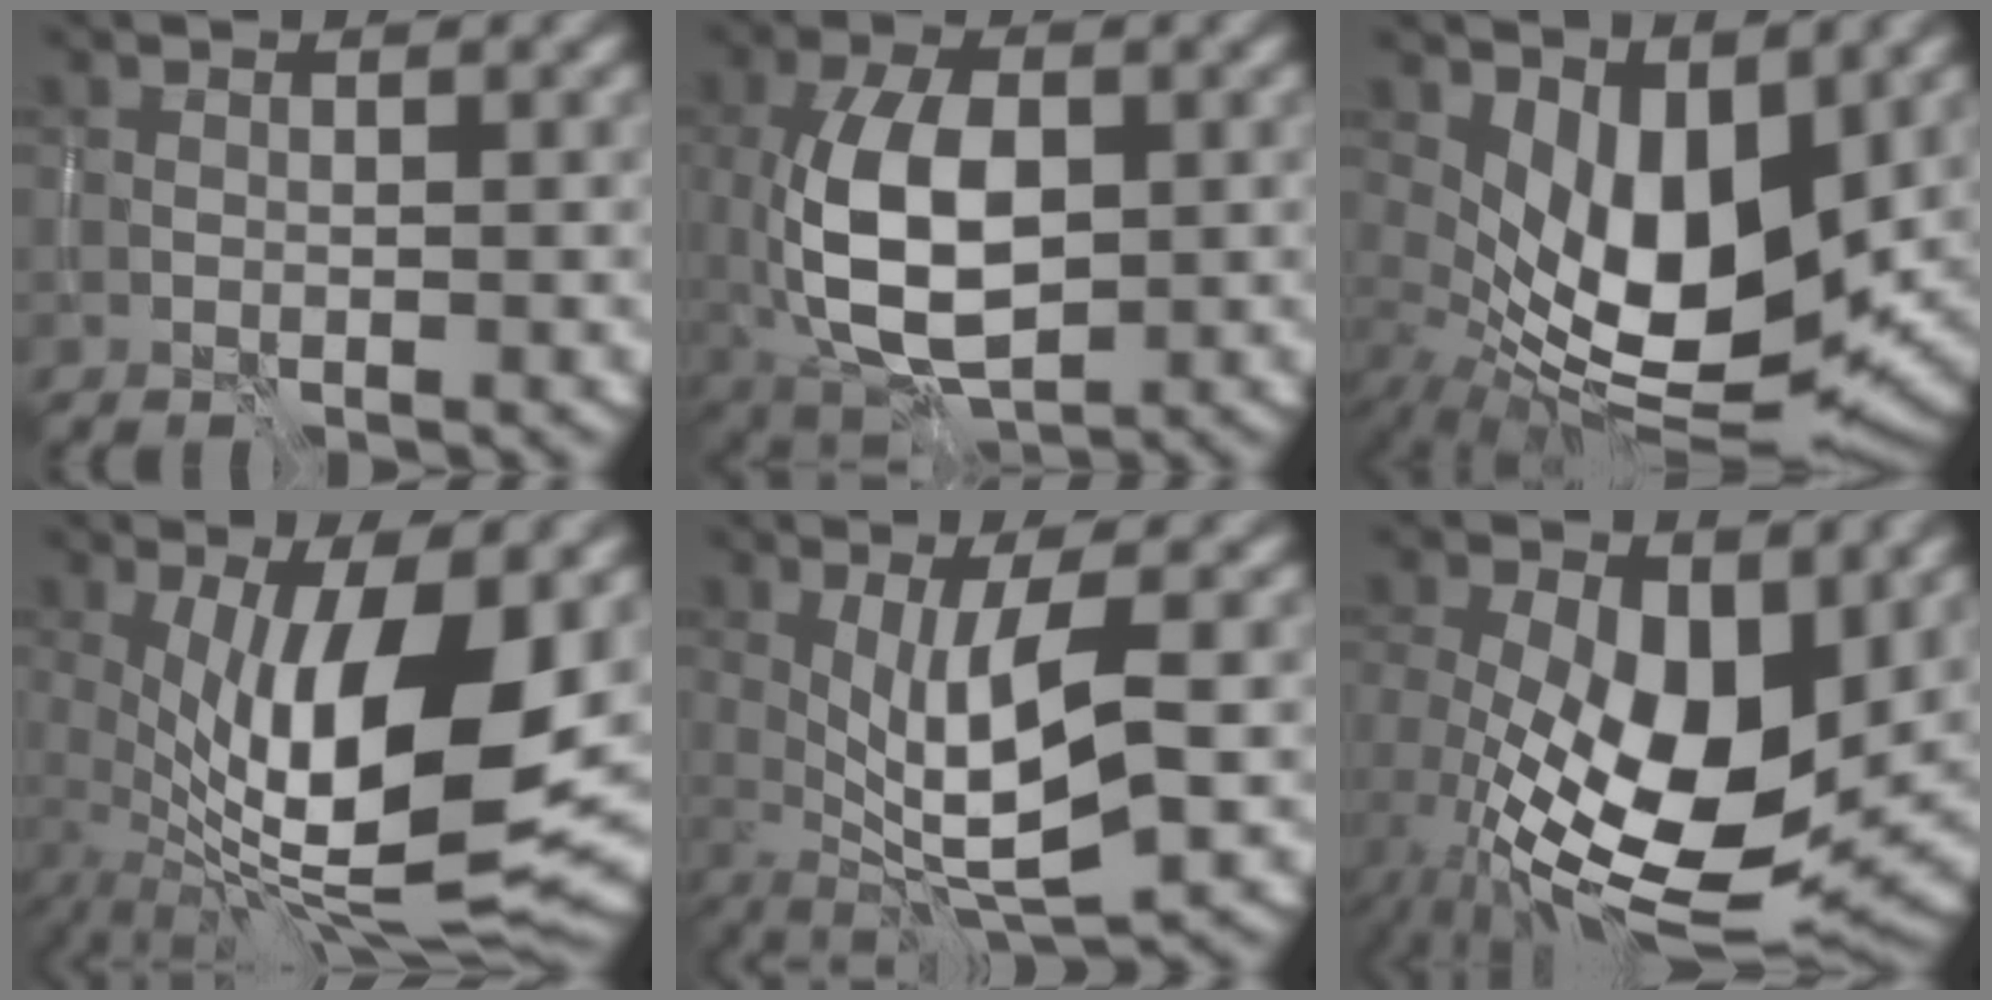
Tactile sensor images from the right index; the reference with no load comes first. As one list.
[{"total": 9.0, "force": [-0.4, 4.8, 7.6], "torque": [-0.156, -0.001, -0.005]}, {"total": 9.7, "force": [1.1, 4.7, 8.5], "torque": [-0.149, -0.022, 0.025]}, {"total": 12.9, "force": [0.4, 4.0, 12.2], "torque": [-0.189, -0.014, 0.009]}, {"total": 7.0, "force": [0.0, 1.8, 6.8], "torque": [-0.118, -0.006, 0.005]}, {"total": 12.1, "force": [-0.5, 6.0, 10.5], "torque": [-0.190, -0.021, -0.005]}]